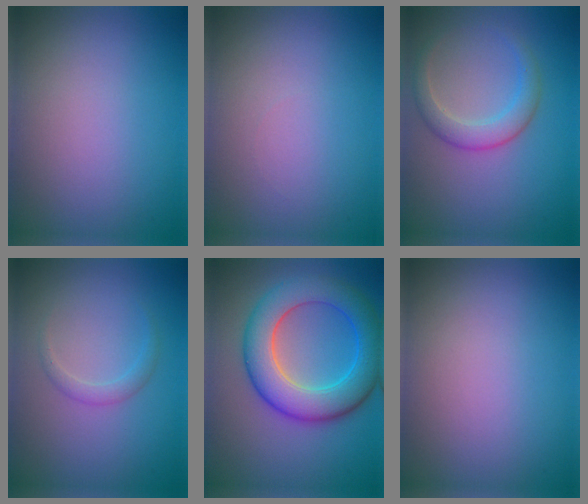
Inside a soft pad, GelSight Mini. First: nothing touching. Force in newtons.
{"total": 0.0}
{"total": 2.7, "press": 2.7, "slide": 0.2}
{"total": 1.2, "press": 1.2, "slide": 0.0}
{"total": 8.1, "press": 8.1, "slide": 0.2}
{"total": 0.0}